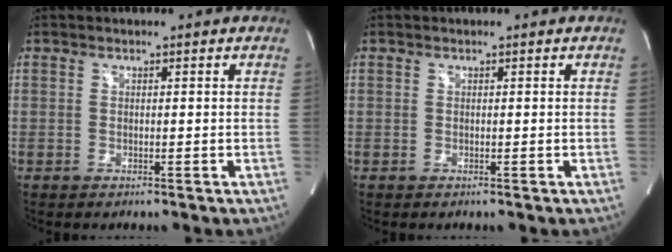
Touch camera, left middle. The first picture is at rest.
{"total": 0.0}